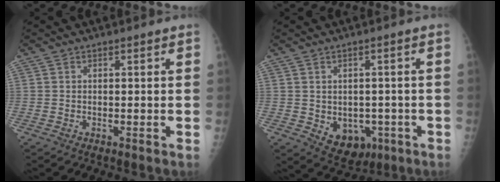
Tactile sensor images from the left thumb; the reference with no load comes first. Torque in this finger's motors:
{"motor_torque": [-0.01, 0.24, 0.28, -0.14, 0.00]}